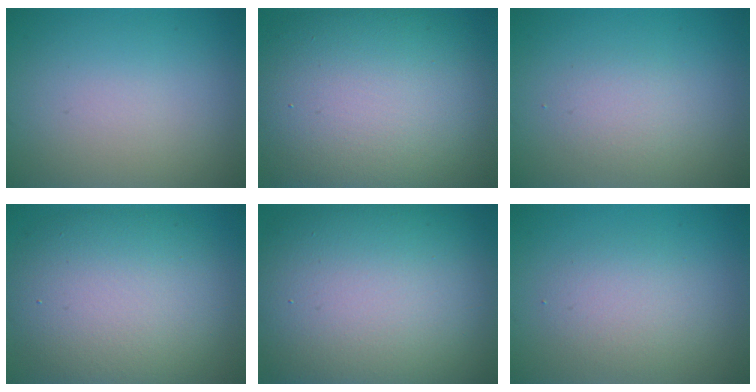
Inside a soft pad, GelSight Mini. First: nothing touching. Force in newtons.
{"total": 15.0, "press": 15.0, "slide": 0.5}
{"total": 1.7, "press": 1.7, "slide": 0.1}
{"total": 10.7, "press": 10.6, "slide": 0.6}
{"total": 17.1, "press": 17.1, "slide": 0.8}
{"total": 2.6, "press": 2.6, "slide": 0.1}